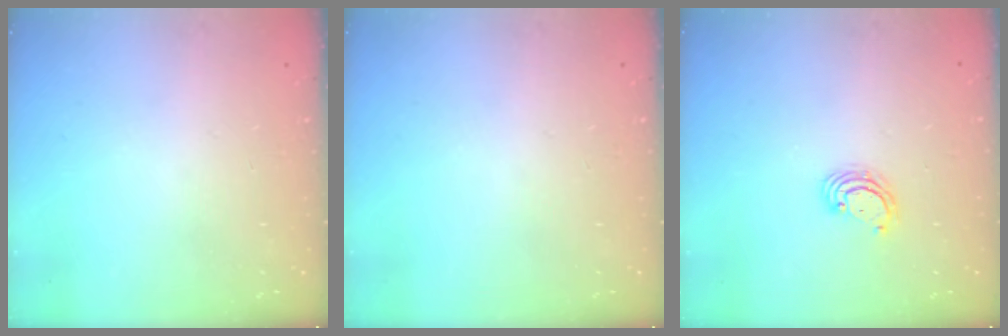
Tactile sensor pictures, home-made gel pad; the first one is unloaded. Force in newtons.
{"total": 0.0}
{"total": 3.8, "press": 3.8, "slide": 0.2}